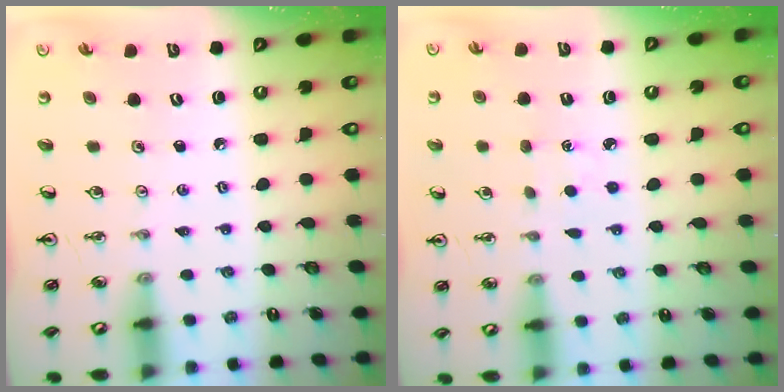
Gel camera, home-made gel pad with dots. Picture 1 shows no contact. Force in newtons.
{"total": 1.4, "press": 1.4, "slide": 0.2}